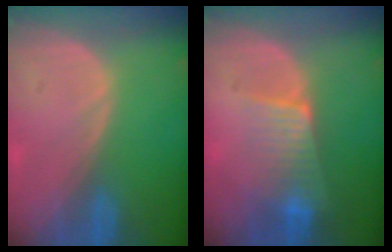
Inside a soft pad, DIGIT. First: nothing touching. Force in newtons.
{"total": 6.4, "press": 5.6, "slide": 3.1}